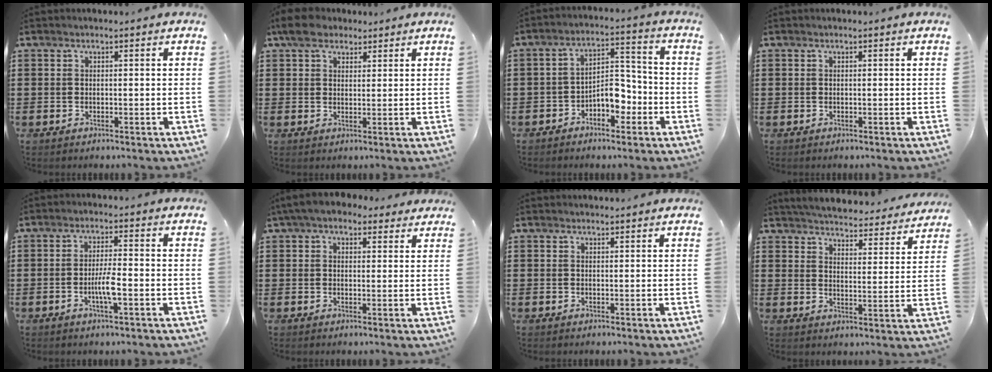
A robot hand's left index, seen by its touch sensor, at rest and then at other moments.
{"total": 4.8, "force": [3.3, 2.9, 2.0], "torque": [-0.046, 0.009, 0.060]}
{"total": 5.9, "force": [-3.1, 3.3, 3.8], "torque": [-0.059, 0.016, -0.061]}
{"total": 0.0}
{"total": 4.1, "force": [-1.3, 0.7, 3.8], "torque": [-0.074, 0.001, -0.027]}
{"total": 4.7, "force": [3.7, 2.0, 2.2], "torque": [-0.055, 0.001, 0.068]}
{"total": 0.7, "force": [0.7, 0.2, 0.0], "torque": [-0.002, 0.000, 0.014]}
{"total": 4.9, "force": [4.9, -0.1, 0.5], "torque": [-0.035, -0.041, 0.081]}